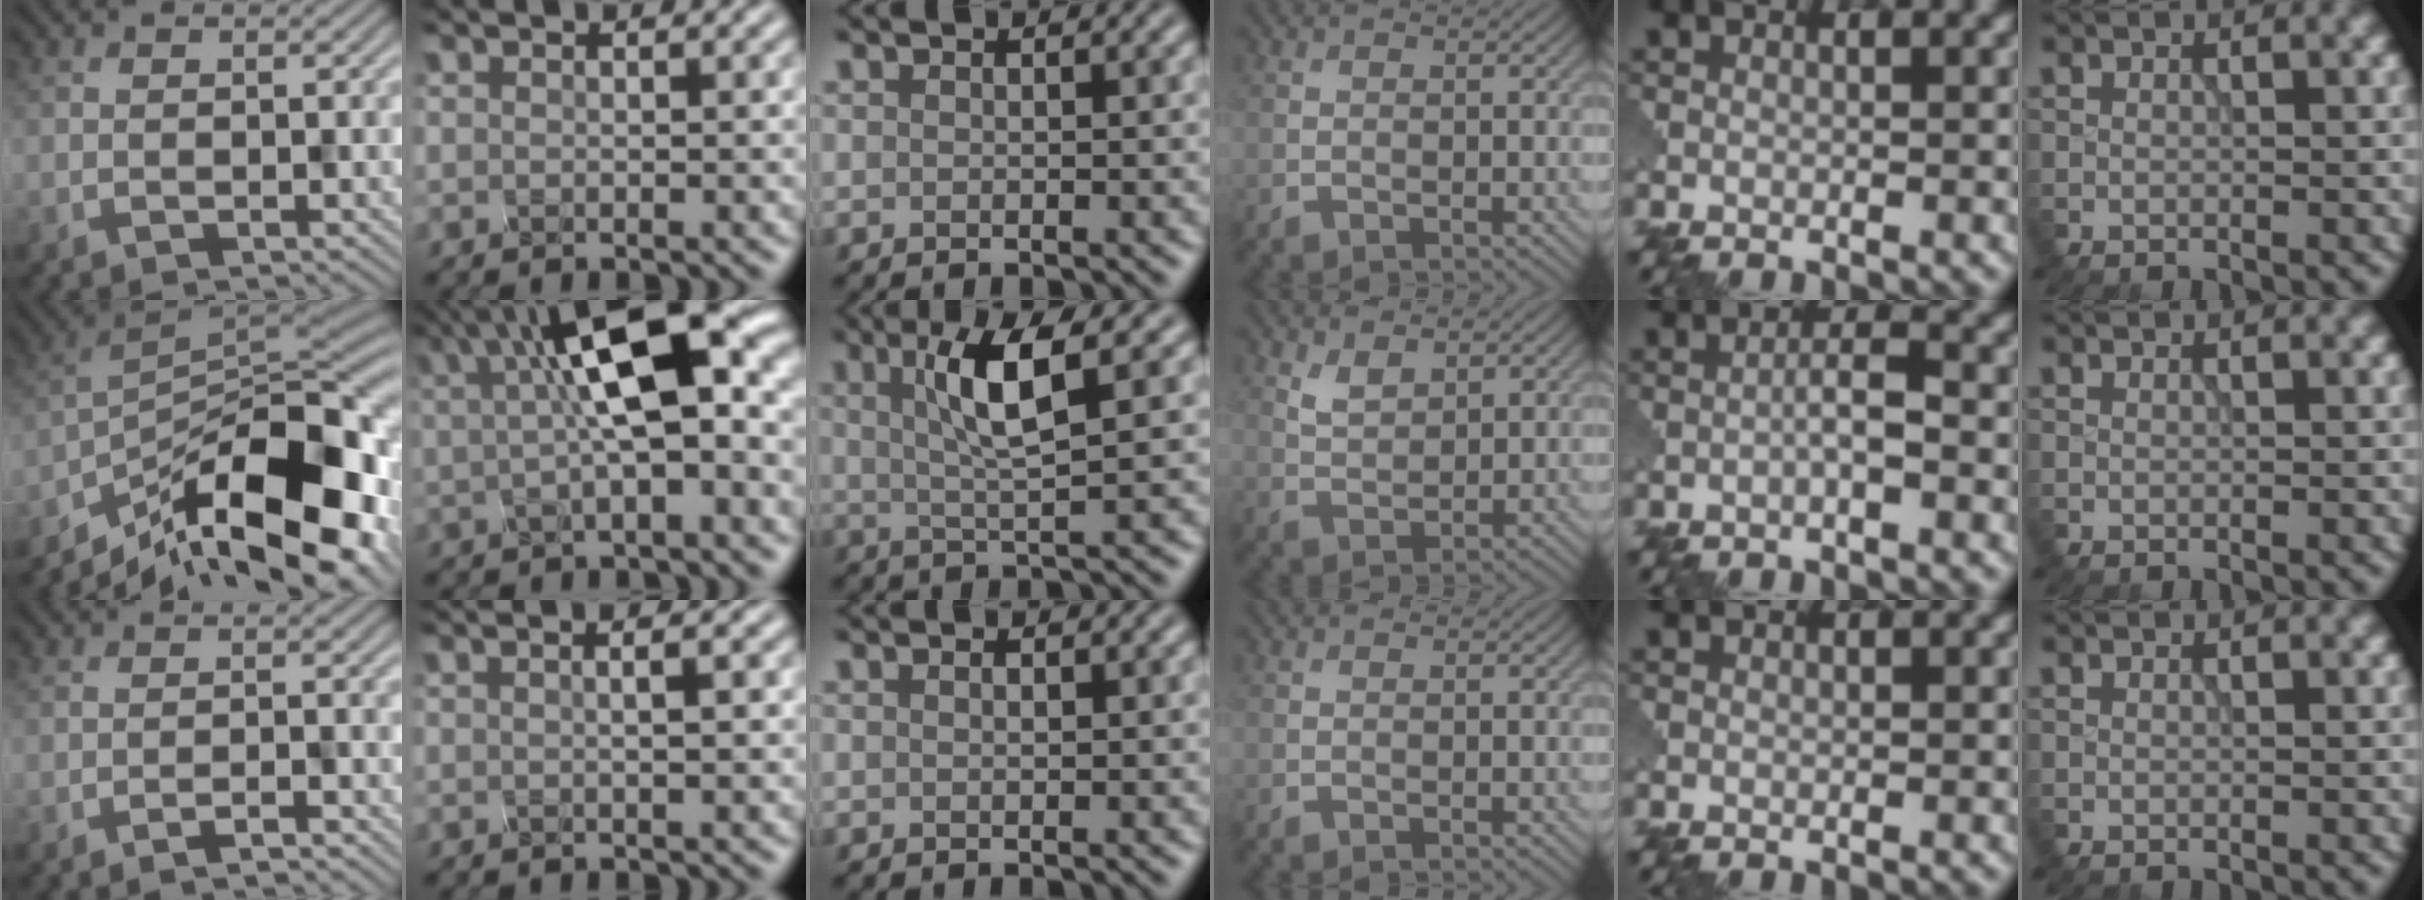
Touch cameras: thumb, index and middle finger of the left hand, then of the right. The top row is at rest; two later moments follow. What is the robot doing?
{"motion": "assemble", "object": "glue stick"}